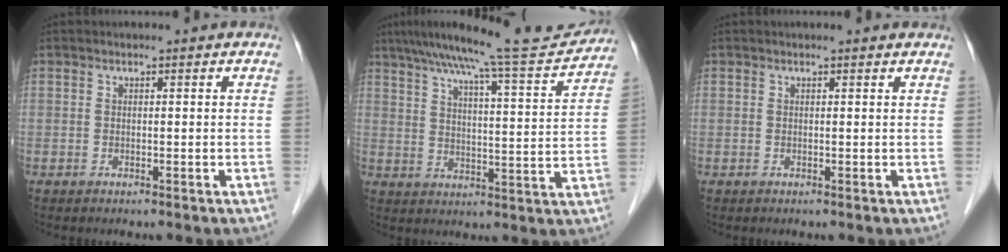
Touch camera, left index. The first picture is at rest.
{"total": 17.2, "force": [15.5, 0.1, 7.4], "torque": [-0.117, -0.008, 0.218]}
{"total": 1.6, "force": [1.5, -0.1, 0.4], "torque": [-0.012, 0.004, 0.016]}